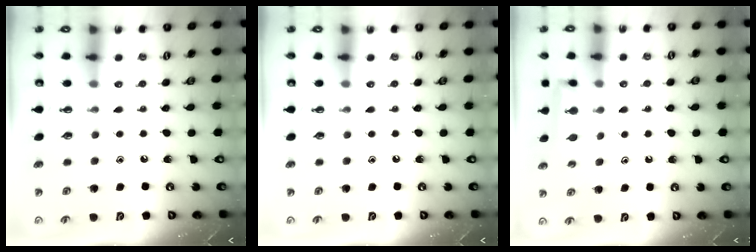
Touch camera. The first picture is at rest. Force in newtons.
{"total": 0.0}
{"total": 2.3, "press": 2.3, "slide": 0.3}